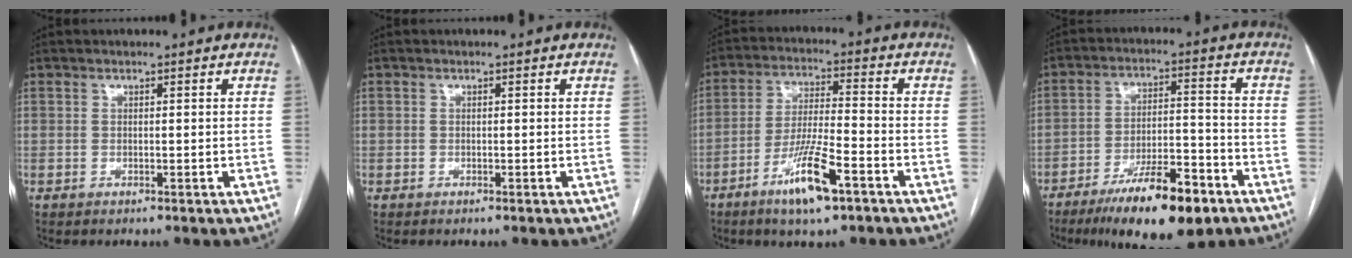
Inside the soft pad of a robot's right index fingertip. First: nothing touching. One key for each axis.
{"total": 0.6, "fx": -0.1, "fy": 0.6, "fz": -0.1, "tx": 0.004, "ty": 0.007, "tz": -0.004}
{"total": 10.4, "fx": -5.9, "fy": 1.3, "fz": 8.4, "tx": -0.165, "ty": -0.012, "tz": -0.104}
{"total": 14.7, "fx": -9.5, "fy": 3.5, "fz": 10.7, "tx": -0.170, "ty": -0.006, "tz": -0.151}